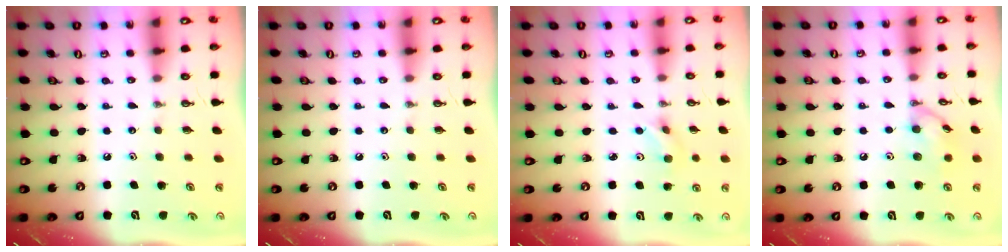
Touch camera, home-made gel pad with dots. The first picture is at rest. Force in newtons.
{"total": 0.0}
{"total": 2.9, "press": 2.8, "slide": 0.6}
{"total": 9.9, "press": 9.9, "slide": 0.4}